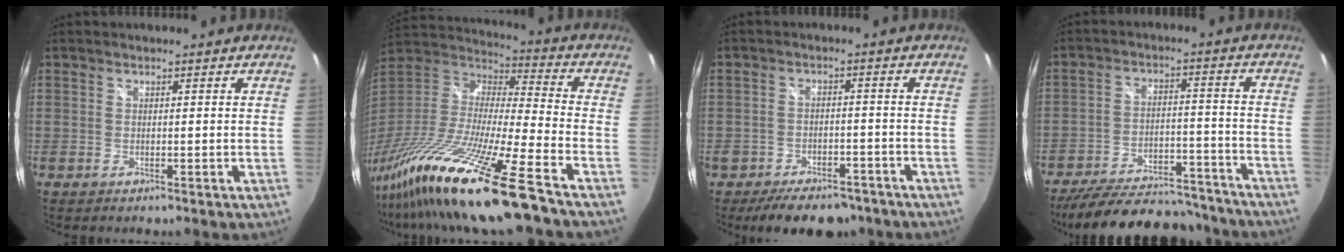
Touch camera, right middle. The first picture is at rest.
{"total": 25.7, "force": [-18.2, 0.9, 18.1], "torque": [-0.338, -0.053, -0.329]}
{"total": 11.0, "force": [-8.5, 5.2, 4.6], "torque": [-0.106, -0.004, -0.117]}
{"total": 23.7, "force": [-20.5, 7.6, 9.3], "torque": [-0.178, 0.012, -0.268]}